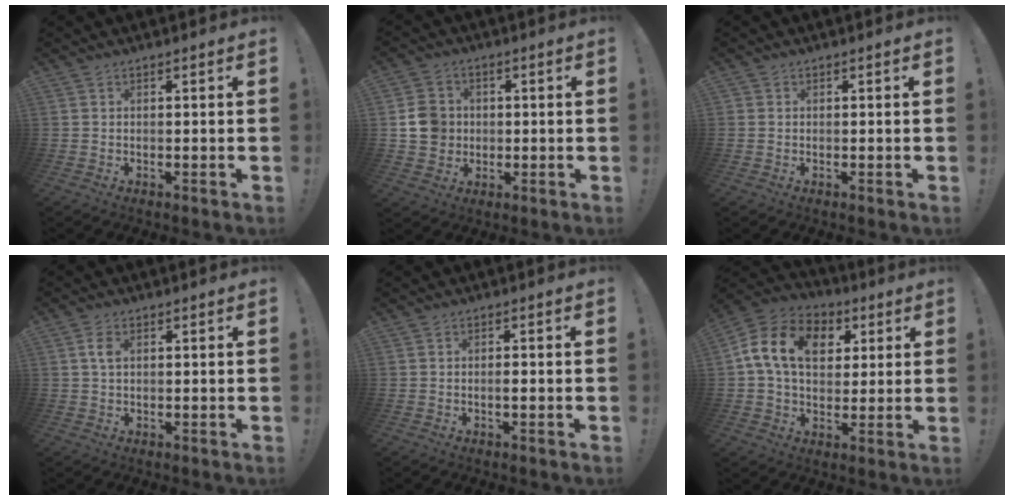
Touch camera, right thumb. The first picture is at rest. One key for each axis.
{"total": 9.1, "fx": 0.7, "fy": 8.4, "fz": 3.3, "tx": -0.050, "ty": 0.001, "tz": 0.019}
{"total": 0.7, "fx": -0.1, "fy": 0.7, "fz": 0.0, "tx": -0.002, "ty": 0.002, "tz": 0.000}
{"total": 3.5, "fx": 1.0, "fy": 2.2, "fz": 2.5, "tx": -0.039, "ty": 0.001, "tz": 0.016}
{"total": 1.3, "fx": -0.5, "fy": 0.2, "fz": 1.2, "tx": -0.013, "ty": -0.001, "tz": -0.011}
{"total": 15.8, "fx": 4.5, "fy": 11.1, "fz": 10.2, "tx": -0.174, "ty": 0.004, "tz": 0.084}